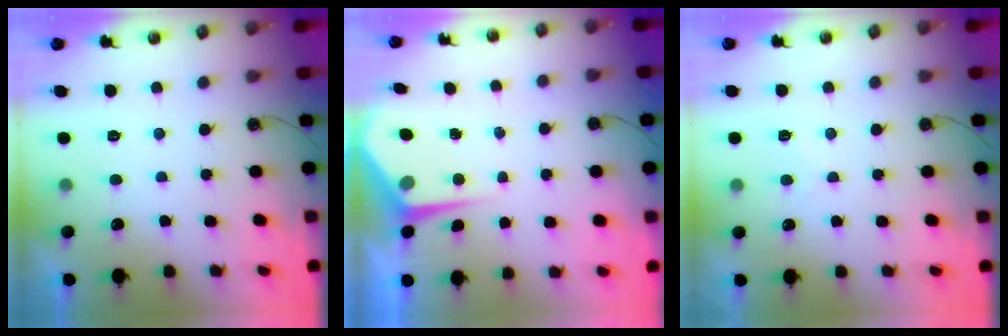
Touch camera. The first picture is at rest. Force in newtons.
{"total": 4.9, "press": 4.9, "slide": 0.3}
{"total": 5.2, "press": 5.2, "slide": 0.7}